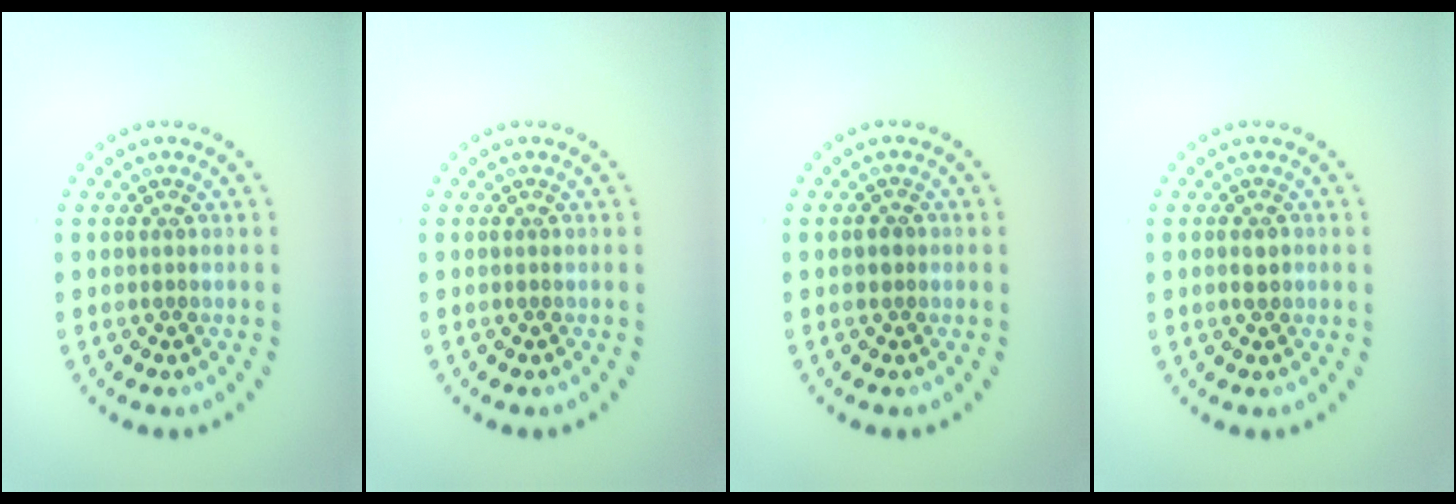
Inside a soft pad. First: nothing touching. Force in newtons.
{"total": 0.0}
{"total": 0.9, "press": 0.8, "slide": 0.3}
{"total": 1.1, "press": 1.0, "slide": 0.2}